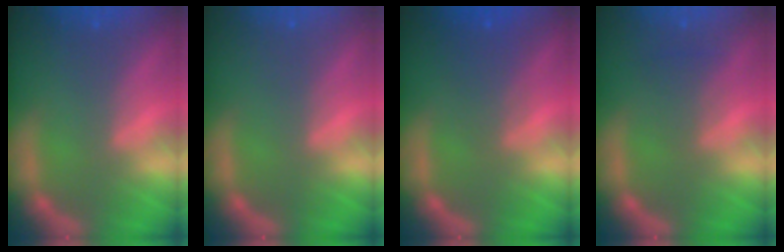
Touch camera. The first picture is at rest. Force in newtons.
{"total": 0.0}
{"total": 3.1}
{"total": 2.0}